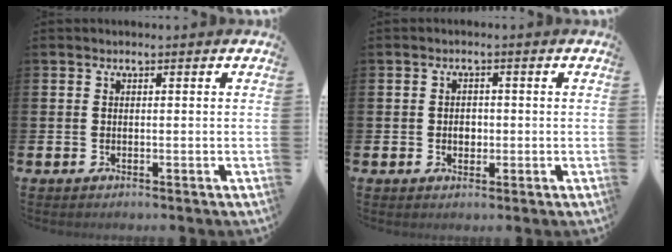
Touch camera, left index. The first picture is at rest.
{"total": 1.9, "force": [-0.2, 1.5, 1.1], "torque": [-0.006, 0.002, -0.010]}